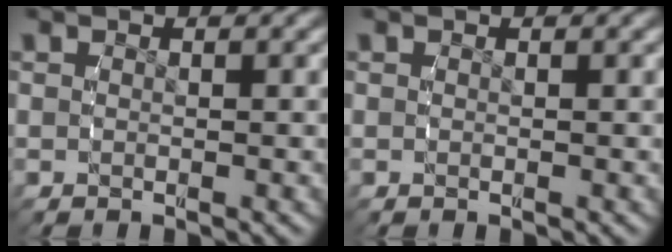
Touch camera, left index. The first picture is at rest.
{"total": 0.0}